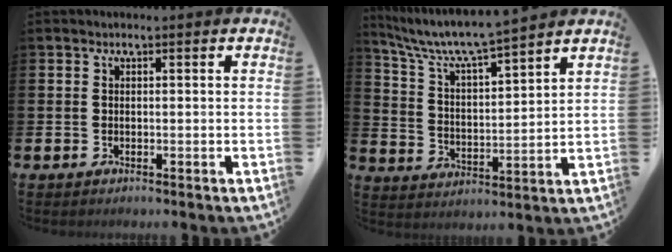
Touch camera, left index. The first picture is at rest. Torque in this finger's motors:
{"motor_torque": [0.75, -0.87, 0.84, 0.21]}